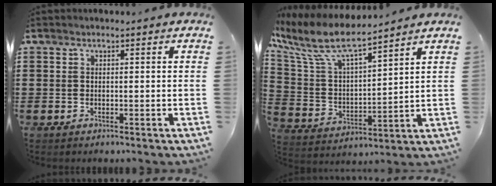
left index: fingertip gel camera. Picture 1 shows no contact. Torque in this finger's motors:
{"motor_torque": [2.14, 0.00, 0.77, 0.21]}